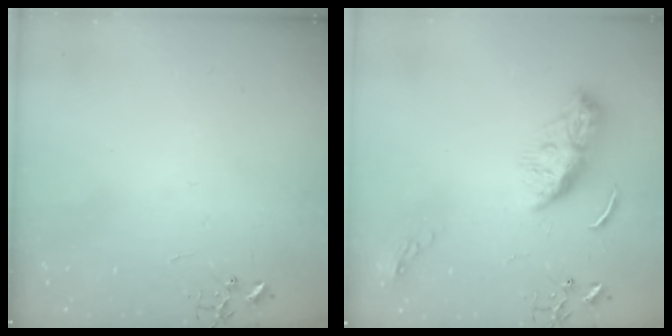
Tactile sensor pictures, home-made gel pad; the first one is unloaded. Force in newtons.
{"total": 9.4, "press": 9.4, "slide": 0.6}